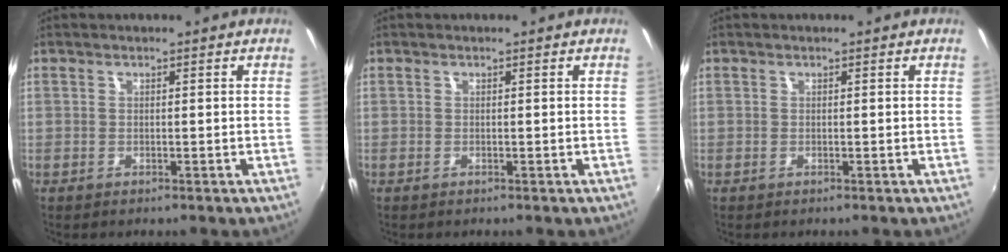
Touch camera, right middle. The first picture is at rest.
{"total": 0.0}
{"total": 0.0}